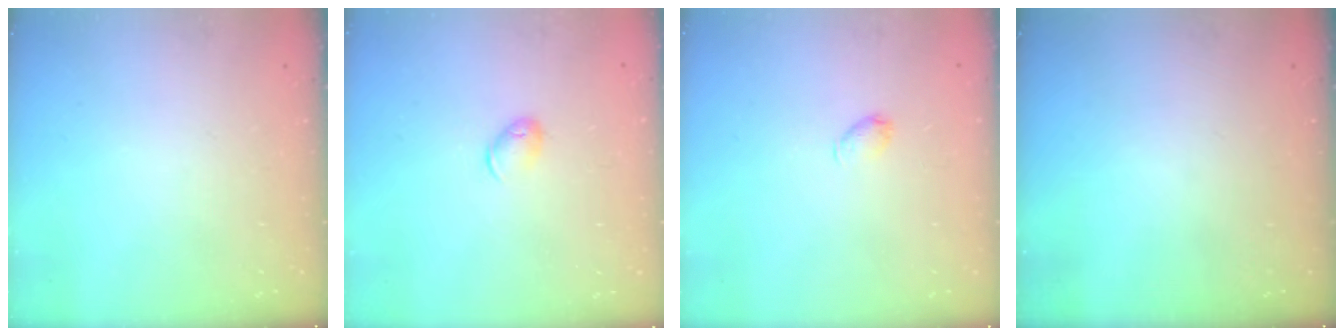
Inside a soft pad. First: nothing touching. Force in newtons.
{"total": 8.1, "press": 8.0, "slide": 1.0}
{"total": 3.2, "press": 3.1, "slide": 0.6}
{"total": 0.0}